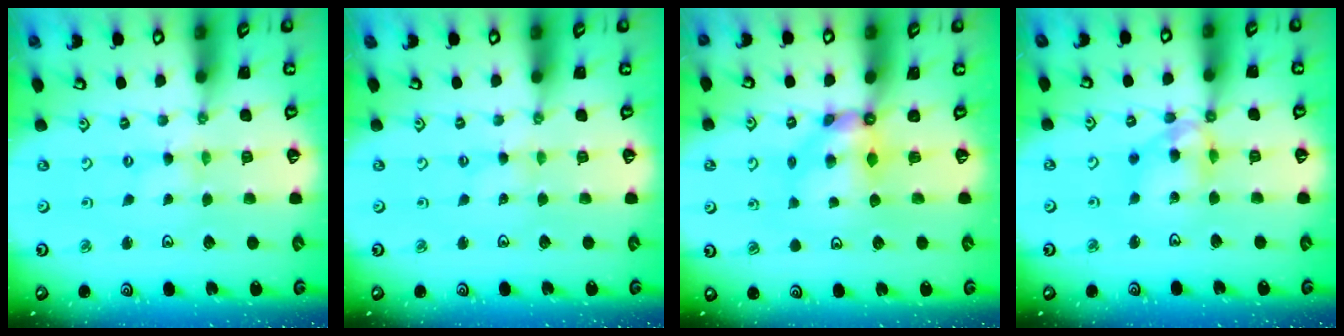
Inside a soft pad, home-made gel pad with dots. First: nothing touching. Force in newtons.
{"total": 1.0, "press": 0.9, "slide": 0.2}
{"total": 6.2, "press": 6.2, "slide": 0.5}
{"total": 12.3, "press": 12.0, "slide": 2.7}